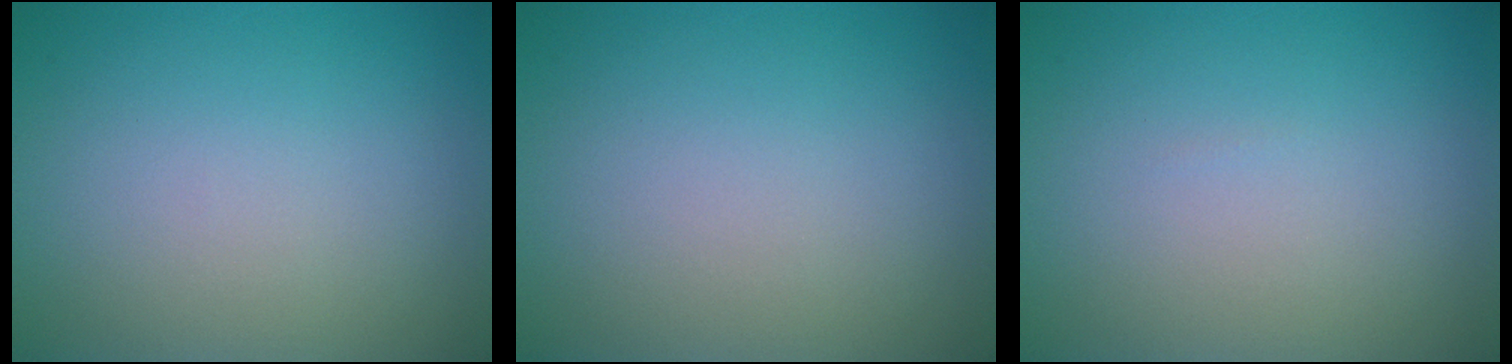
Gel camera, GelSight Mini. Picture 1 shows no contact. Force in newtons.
{"total": 0.0}
{"total": 0.0}